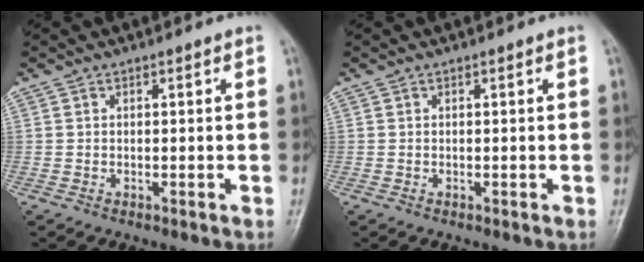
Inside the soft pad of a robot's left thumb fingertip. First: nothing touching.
{"total": 0.0}